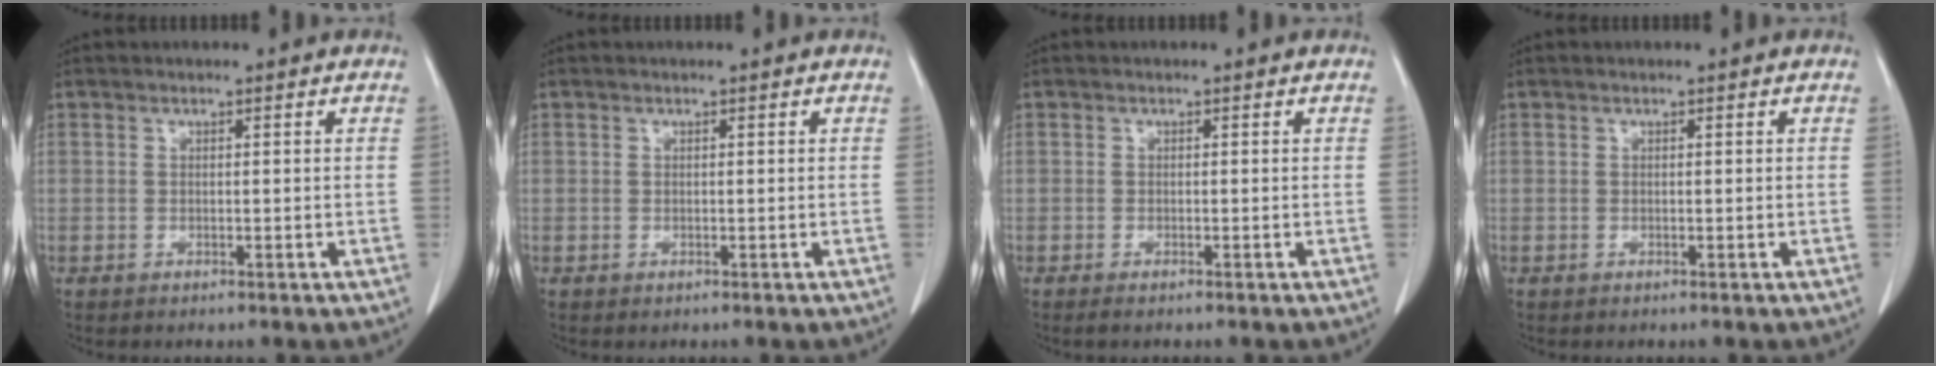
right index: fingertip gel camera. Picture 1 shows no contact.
{"total": 0.0}
{"total": 0.8, "force": [-0.6, 0.1, 0.5], "torque": [-0.008, -0.001, -0.006]}
{"total": 0.0}